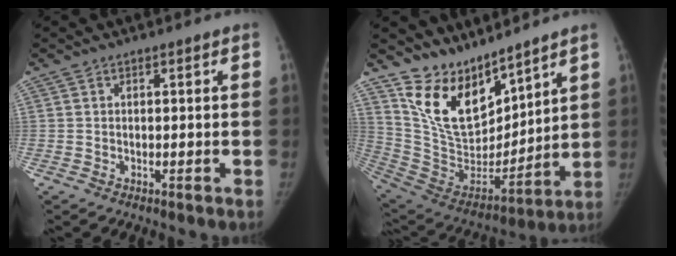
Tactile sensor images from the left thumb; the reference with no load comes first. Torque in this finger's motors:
{"motor_torque": [1.77, 1.70, 1.16, -1.62, 0.08]}